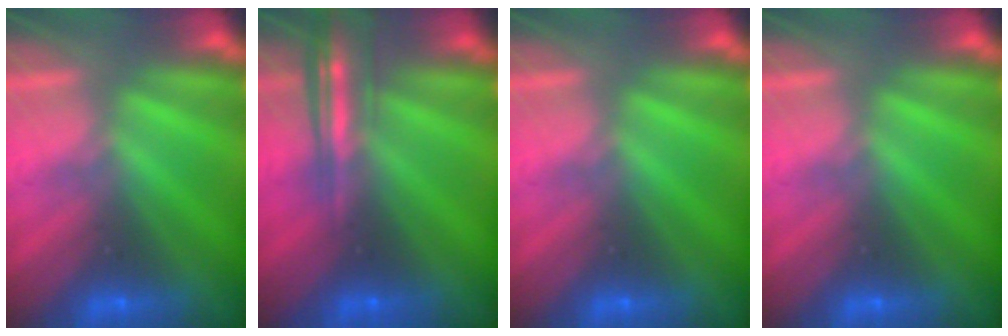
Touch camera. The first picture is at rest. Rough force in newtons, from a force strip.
{"total": 7.6}
{"total": 0.0}
{"total": 0.0}